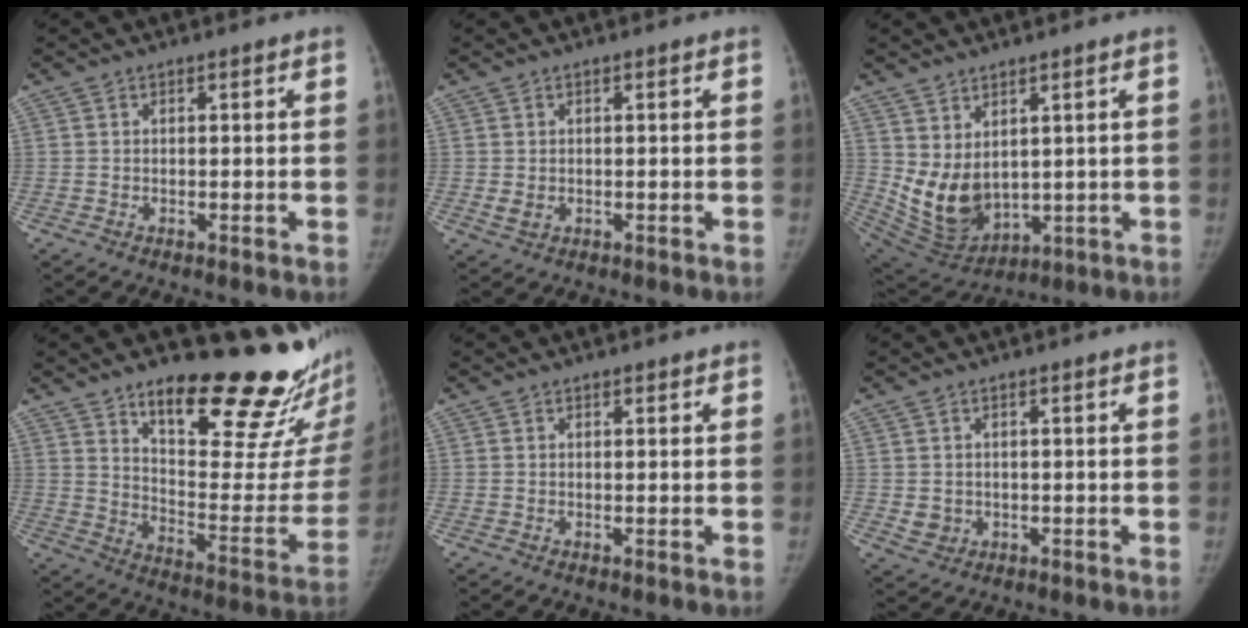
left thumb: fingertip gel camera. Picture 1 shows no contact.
{"total": 1.9, "force": [-0.1, 1.5, 1.1], "torque": [-0.017, -0.003, 0.003]}
{"total": 10.9, "force": [2.6, 7.1, 7.8], "torque": [-0.126, -0.031, 0.078]}
{"total": 25.5, "force": [18.5, 7.4, 15.9], "torque": [-0.177, -0.126, 0.267]}
{"total": 0.5, "force": [0.4, 0.3, 0.2], "torque": [-0.001, -0.002, 0.002]}
{"total": 2.8, "force": [-0.2, 2.5, 1.1], "torque": [-0.010, -0.001, 0.007]}